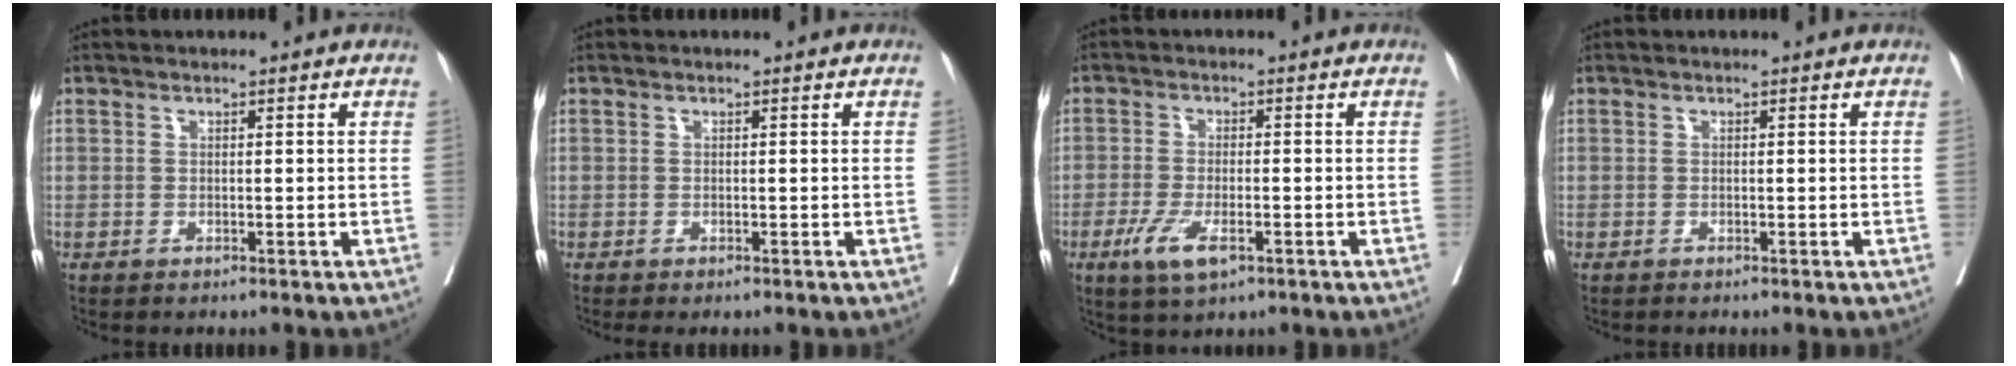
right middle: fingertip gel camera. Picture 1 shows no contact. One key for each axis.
{"total": 0.9, "fx": -0.8, "fy": 0.2, "fz": 0.4, "tx": -0.003, "ty": -0.004, "tz": -0.013}
{"total": 5.6, "fx": -2.7, "fy": 1.8, "fz": 4.6, "tx": -0.095, "ty": -0.010, "tz": -0.043}
{"total": 0.0}